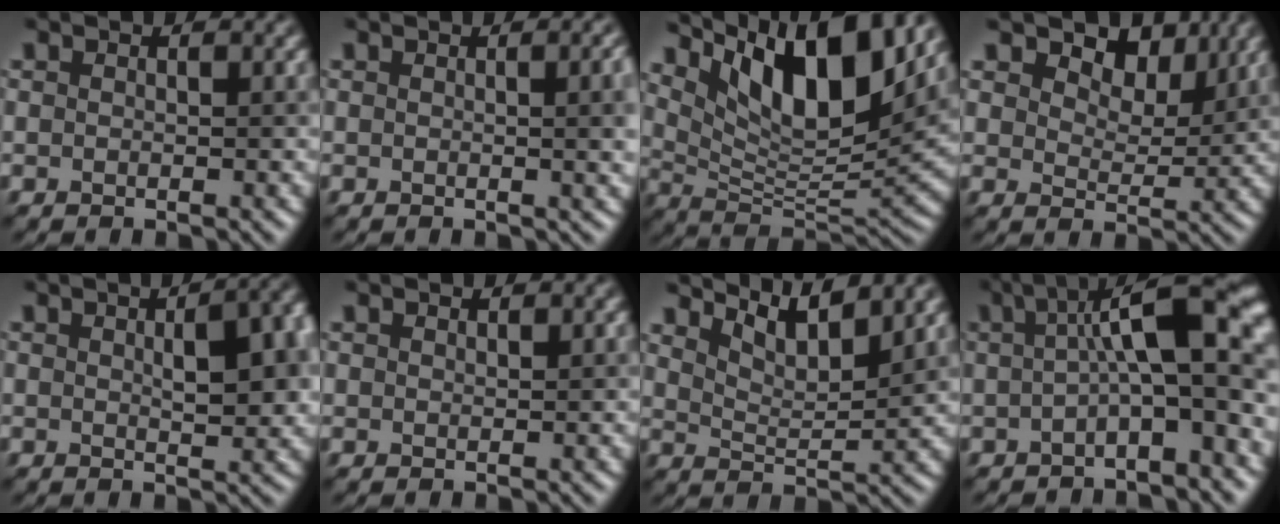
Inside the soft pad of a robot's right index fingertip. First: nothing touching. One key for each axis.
{"total": 4.8, "fx": 0.3, "fy": 1.9, "fz": 4.4, "tx": -0.016, "ty": 0.017, "tz": 0.004}
{"total": 10.8, "fx": 6.5, "fy": 3.4, "fz": 8.0, "tx": -0.125, "ty": -0.001, "tz": 0.127}
{"total": 5.2, "fx": 3.7, "fy": 2.7, "fz": 2.4, "tx": -0.036, "ty": 0.002, "tz": 0.054}
{"total": 6.5, "fx": 1.4, "fy": 2.2, "fz": 5.9, "tx": -0.048, "ty": 0.023, "tz": 0.024}
{"total": 0.6, "fx": 0.5, "fy": -0.1, "fz": -0.2, "tx": 0.007, "ty": 0.004, "tz": 0.017}
{"total": 4.5, "fx": 3.9, "fy": 0.9, "fz": 2.3, "tx": -0.039, "ty": 0.003, "tz": 0.072}
{"total": 9.5, "fx": 0.9, "fy": 2.2, "fz": 9.2, "tx": -0.113, "ty": 0.034, "tz": 0.009}